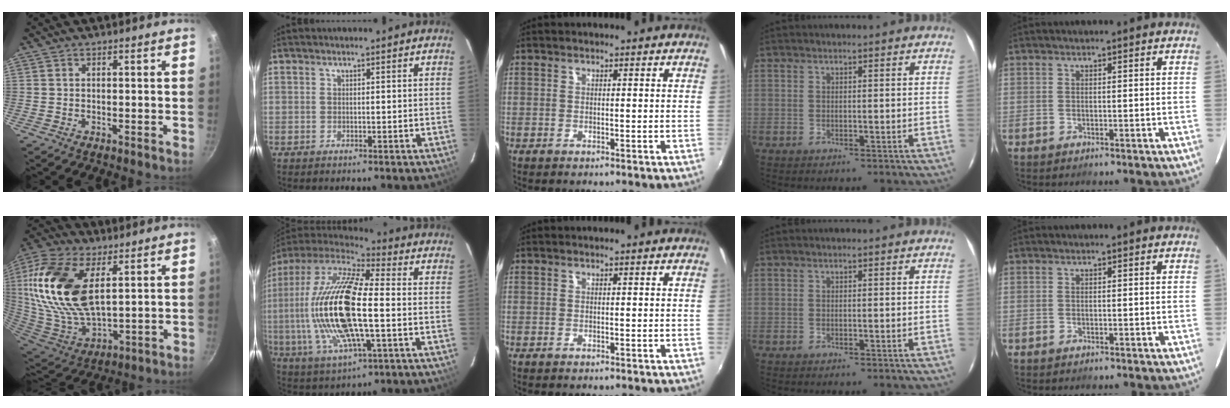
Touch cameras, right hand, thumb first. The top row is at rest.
{"thumb": {"total": 23.4, "force": [6.7, 12.5, 18.6], "torque": [-0.375, -0.026, 0.128]}, "index": {"total": 23.4, "force": [-1.5, 7.6, 22.0], "torque": [-0.430, -0.009, -0.035]}}